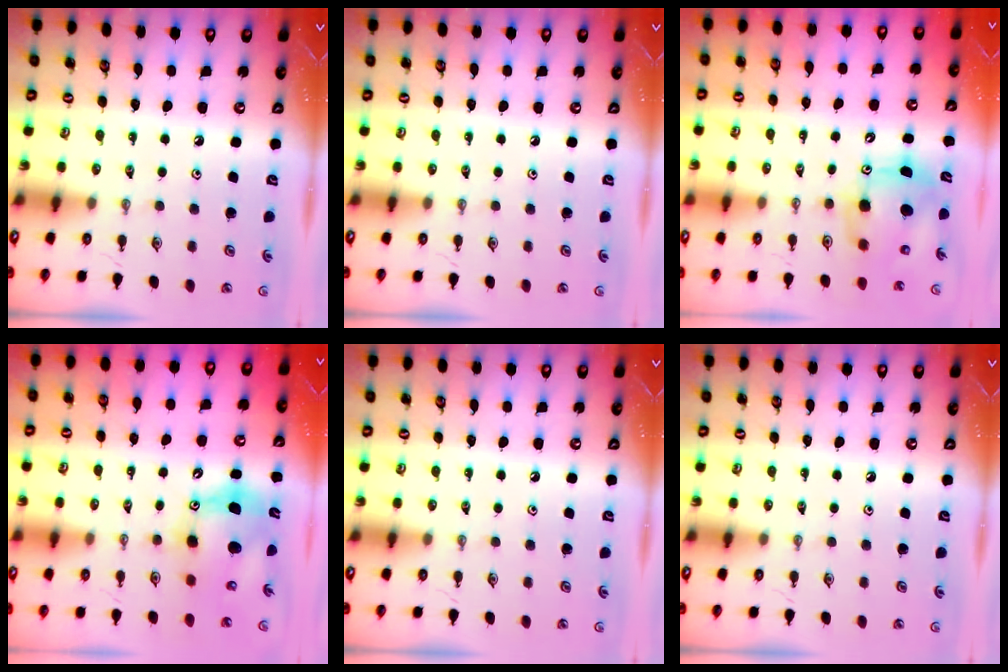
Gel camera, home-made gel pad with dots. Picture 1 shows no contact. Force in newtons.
{"total": 0.0}
{"total": 8.6, "press": 8.6, "slide": 0.7}
{"total": 12.0, "press": 11.6, "slide": 2.8}
{"total": 0.0}
{"total": 0.0}